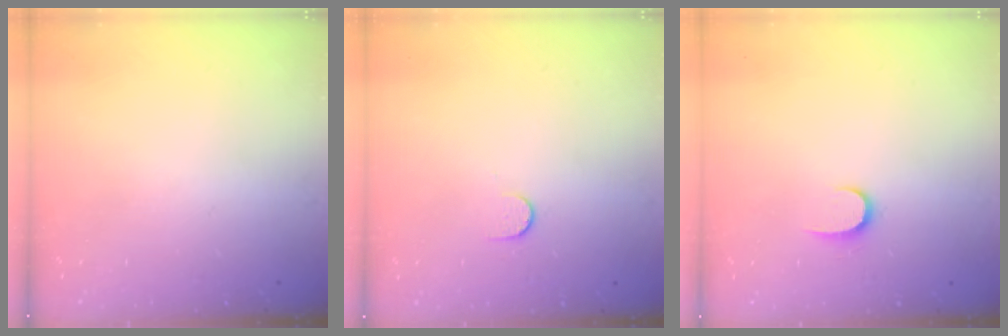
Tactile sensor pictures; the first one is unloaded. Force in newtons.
{"total": 5.7, "press": 5.6, "slide": 0.6}
{"total": 5.4, "press": 5.4, "slide": 0.5}